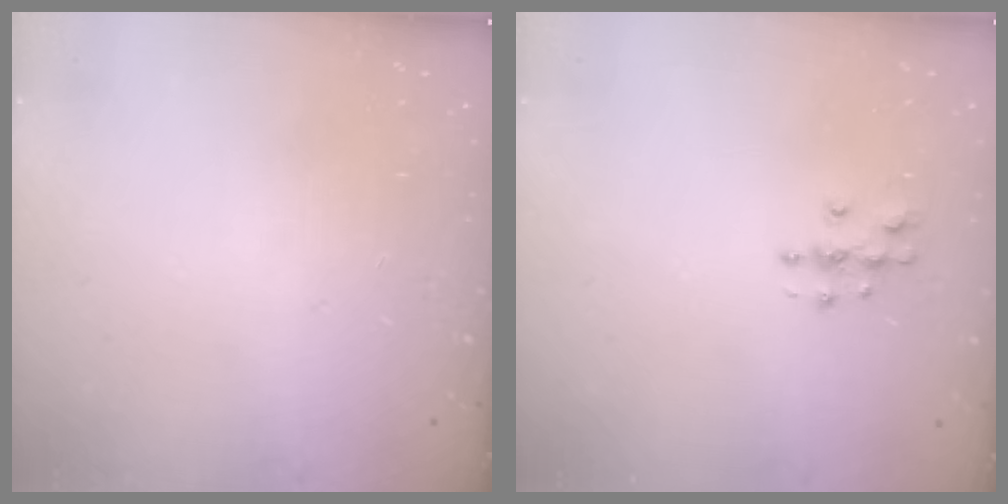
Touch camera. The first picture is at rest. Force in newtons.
{"total": 3.9, "press": 3.9, "slide": 0.3}